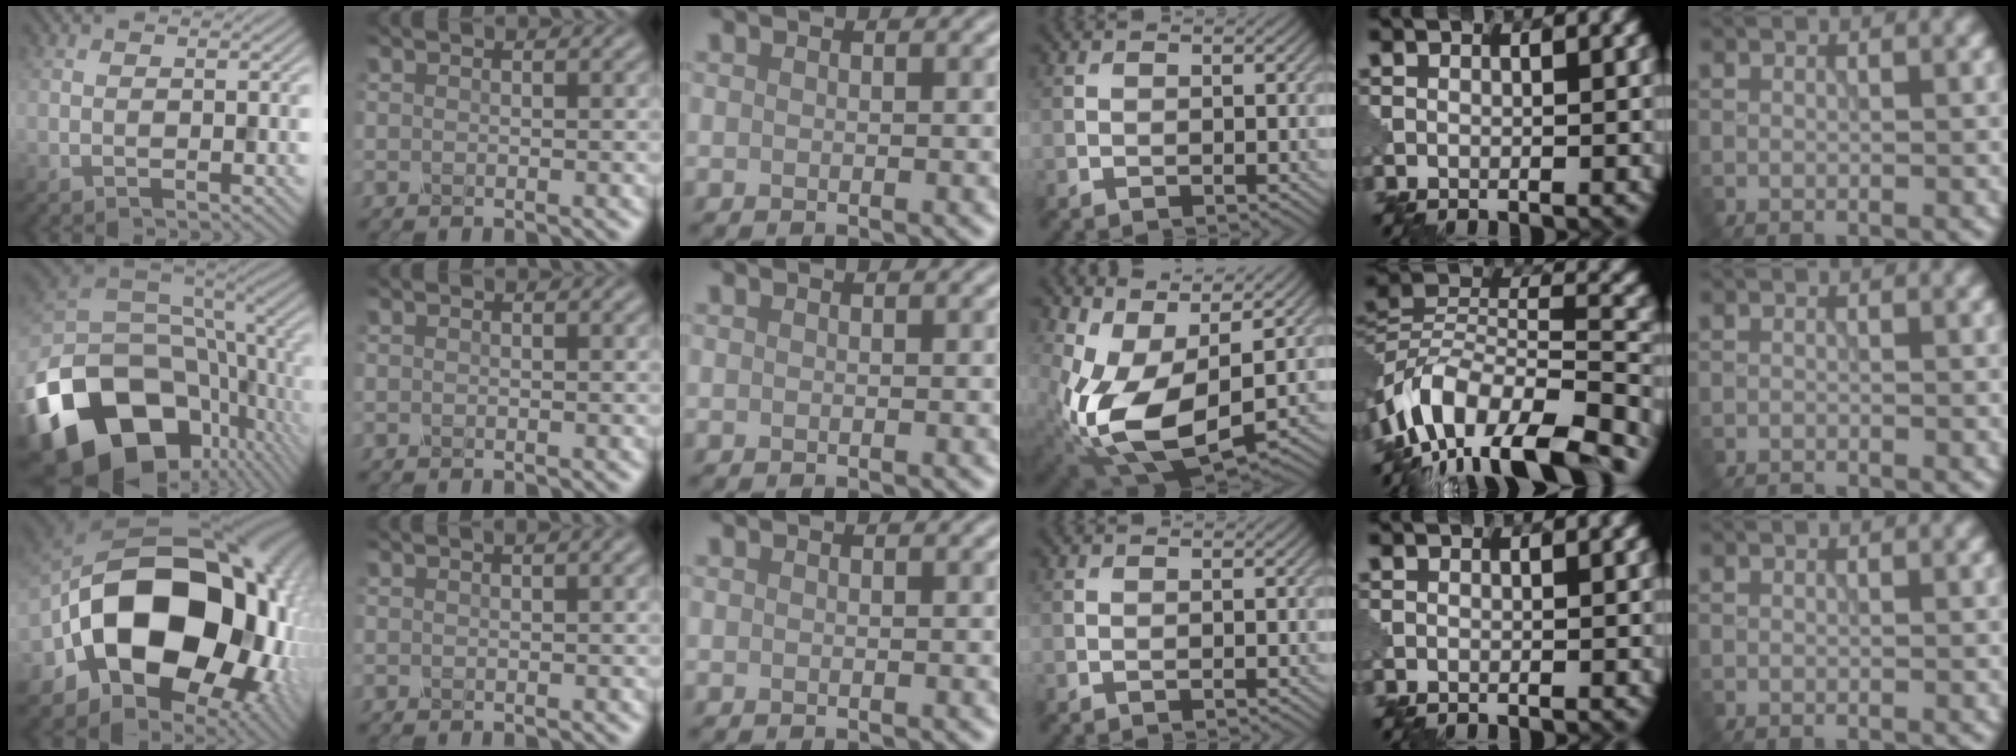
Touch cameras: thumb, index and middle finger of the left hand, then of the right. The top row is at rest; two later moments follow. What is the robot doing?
{"motion": "shake", "object": "sieve"}